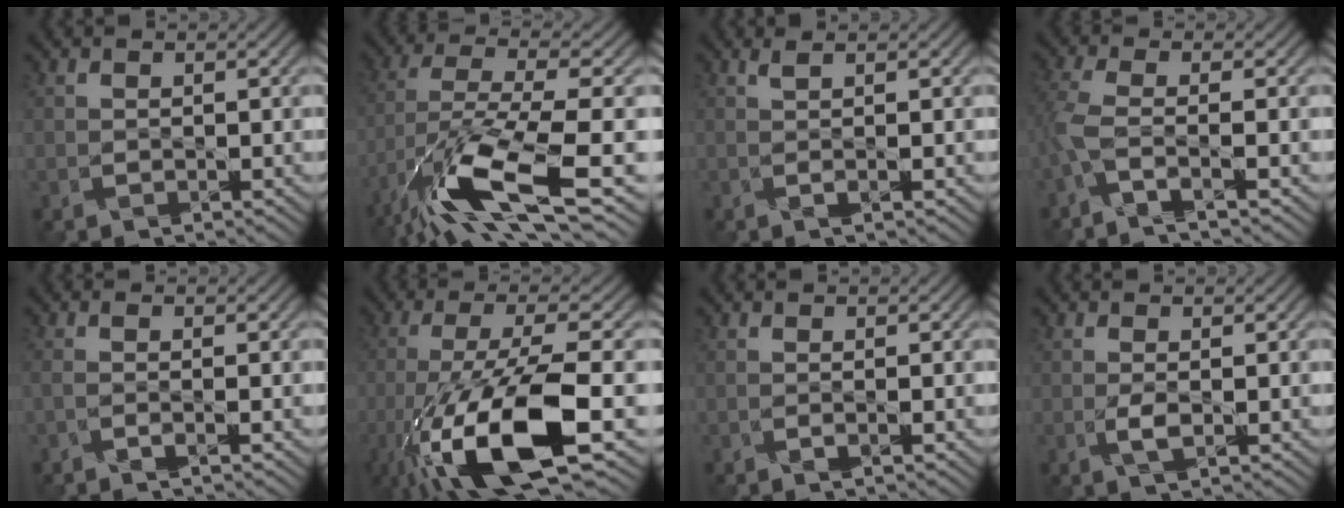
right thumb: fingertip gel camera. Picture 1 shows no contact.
{"total": 14.6, "force": [-8.0, 3.7, 11.7], "torque": [-0.258, -0.022, -0.147]}
{"total": 1.4, "force": [0.4, -0.9, 0.9], "torque": [-0.025, 0.003, 0.009]}
{"total": 4.2, "force": [-2.1, 0.2, 3.7], "torque": [-0.093, -0.001, -0.056]}
{"total": 1.9, "force": [-1.1, -0.4, 1.5], "torque": [-0.040, -0.001, -0.027]}
{"total": 15.8, "force": [-7.2, 3.9, 13.6], "torque": [-0.287, -0.025, -0.129]}
{"total": 1.0, "force": [-0.5, -0.3, 0.8], "torque": [-0.020, 0.002, -0.009]}
{"total": 1.8, "force": [-0.4, 0.3, 1.7], "torque": [-0.041, 0.000, -0.006]}